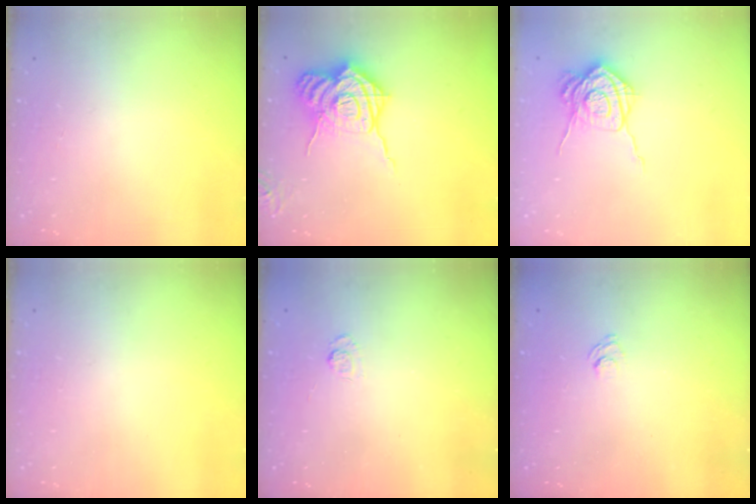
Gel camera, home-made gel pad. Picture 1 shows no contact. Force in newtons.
{"total": 19.2, "press": 19.1, "slide": 2.4}
{"total": 14.0, "press": 14.0, "slide": 0.2}
{"total": 0.0}
{"total": 3.0, "press": 2.6, "slide": 1.5}
{"total": 2.3, "press": 1.8, "slide": 1.3}